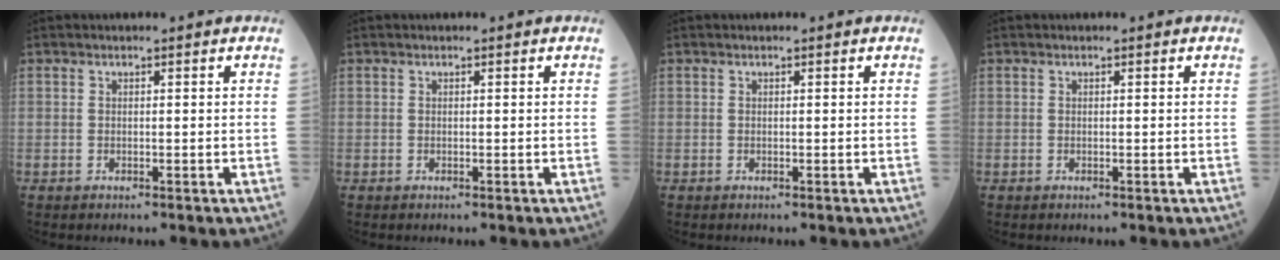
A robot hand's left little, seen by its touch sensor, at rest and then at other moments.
{"total": 0.0}
{"total": 0.0}
{"total": 0.0}